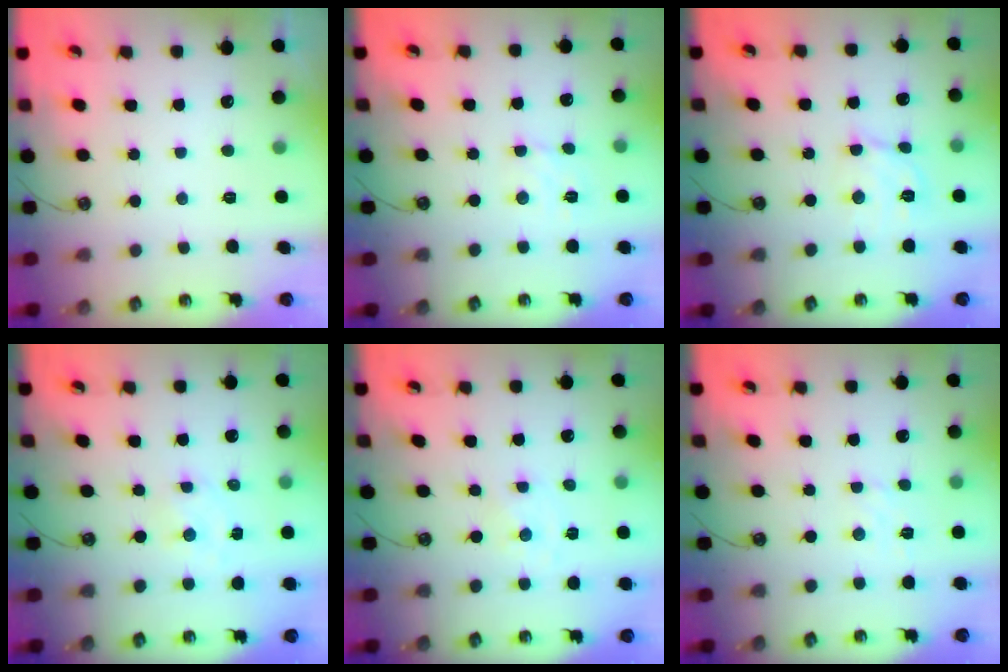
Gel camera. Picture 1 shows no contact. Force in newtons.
{"total": 2.9, "press": 2.8, "slide": 0.5}
{"total": 8.0, "press": 8.0, "slide": 0.5}
{"total": 1.3, "press": 1.3, "slide": 0.2}
{"total": 0.0}
{"total": 2.5, "press": 2.4, "slide": 0.5}